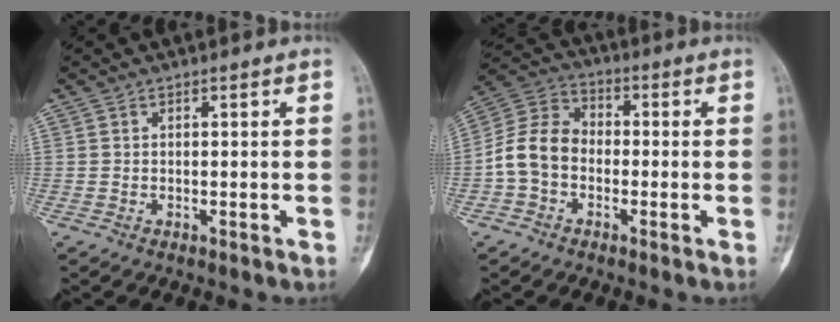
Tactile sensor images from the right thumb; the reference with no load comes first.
{"total": 9.4, "force": [-2.0, 7.2, 5.7], "torque": [-0.102, 0.035, -0.054]}